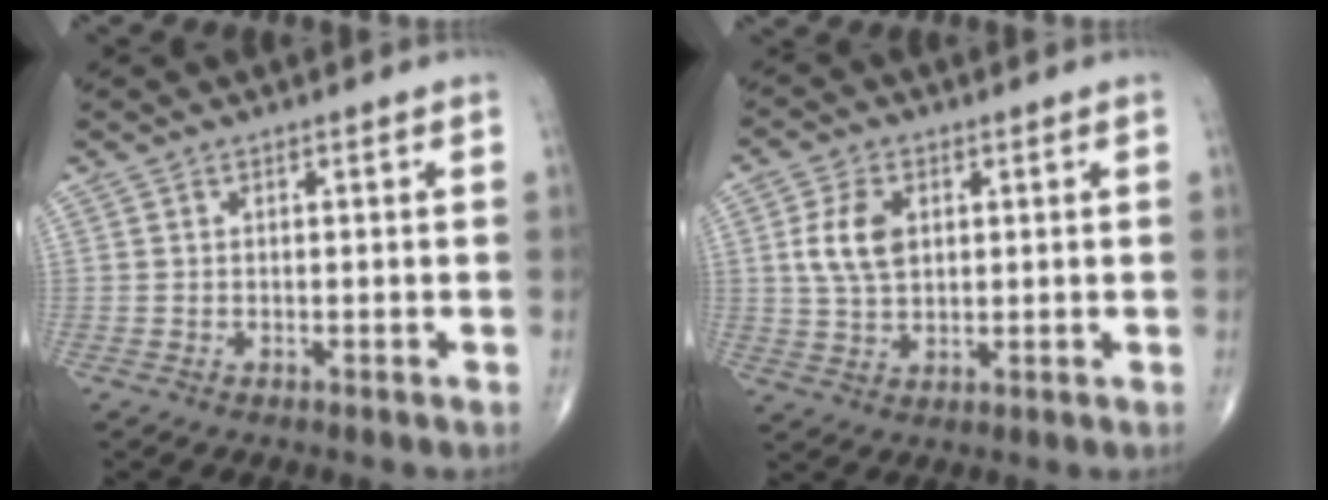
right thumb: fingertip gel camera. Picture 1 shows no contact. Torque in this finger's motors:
{"motor_torque": [0.22, -0.05, 0.69, 0.11, 0.08]}